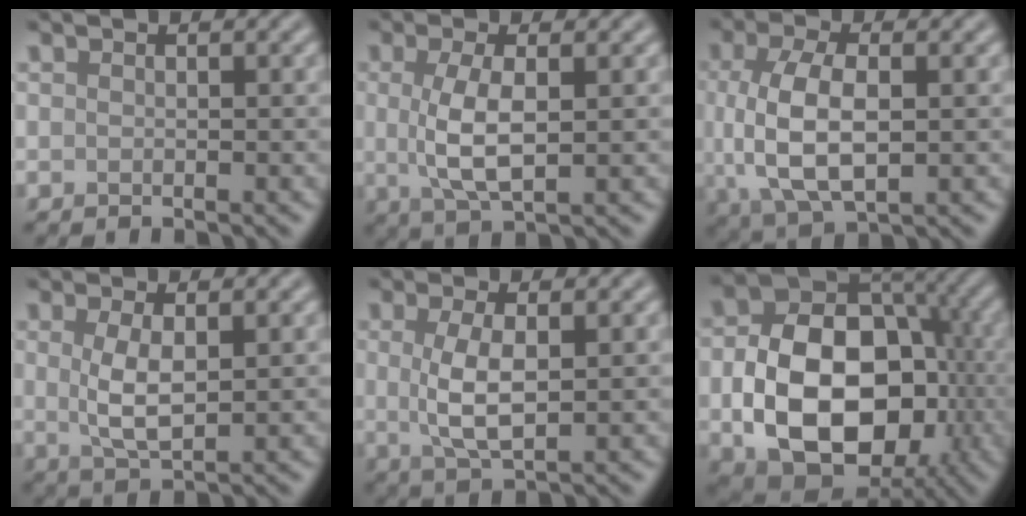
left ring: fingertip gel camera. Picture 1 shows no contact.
{"total": 4.6, "force": [0.2, 1.5, 4.4], "torque": [-0.095, -0.001, 0.006]}
{"total": 7.6, "force": [-0.1, 3.9, 6.6], "torque": [-0.141, -0.003, -0.001]}
{"total": 3.5, "force": [0.5, 1.2, 3.3], "torque": [-0.072, -0.004, 0.012]}
{"total": 4.2, "force": [0.3, 1.4, 3.9], "torque": [-0.086, -0.002, 0.009]}
{"total": 13.9, "force": [-2.8, 9.7, 9.5], "torque": [-0.155, -0.021, -0.054]}